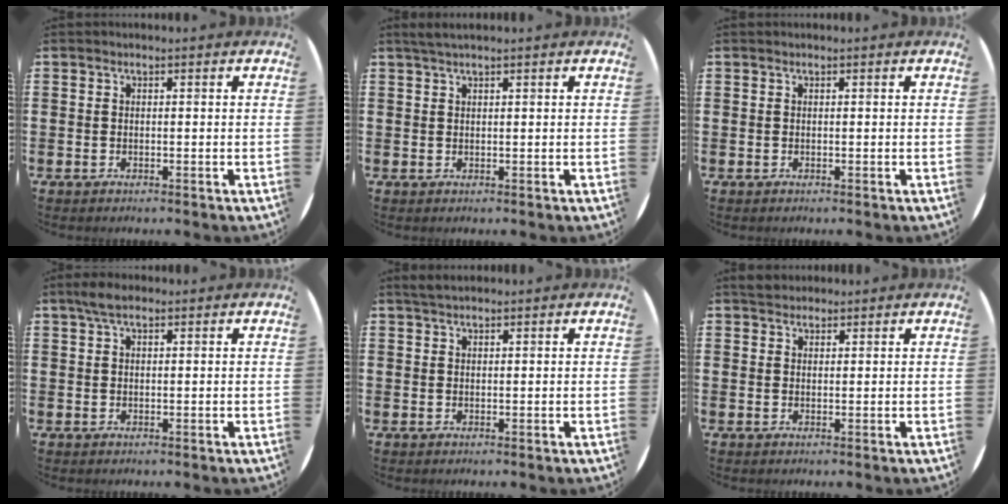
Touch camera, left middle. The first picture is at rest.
{"total": 1.4, "force": [1.1, -0.1, 0.7], "torque": [-0.015, 0.003, 0.020]}
{"total": 0.0}
{"total": 2.7, "force": [1.8, 1.0, 1.7], "torque": [-0.037, 0.007, 0.032]}
{"total": 1.7, "force": [1.5, 0.3, 0.6], "torque": [-0.014, 0.004, 0.028]}
{"total": 1.9, "force": [1.7, 0.7, 0.0], "torque": [0.005, 0.003, 0.032]}